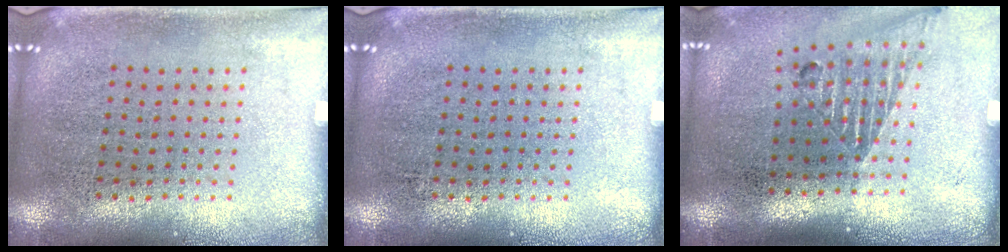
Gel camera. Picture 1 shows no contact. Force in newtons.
{"total": 0.0}
{"total": 1.2, "press": 1.0, "slide": 0.6}